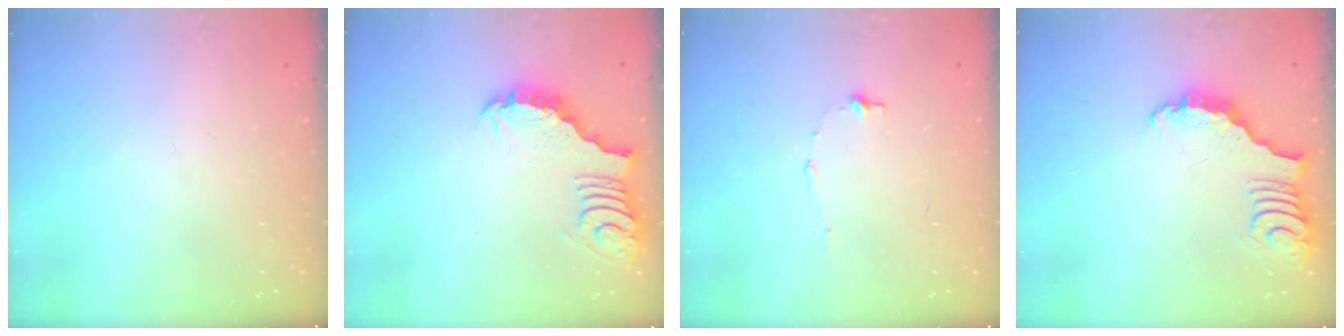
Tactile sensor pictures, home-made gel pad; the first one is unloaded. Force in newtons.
{"total": 3.4, "press": 3.4, "slide": 0.7}
{"total": 5.6, "press": 5.6, "slide": 0.5}
{"total": 3.3, "press": 3.3, "slide": 0.5}